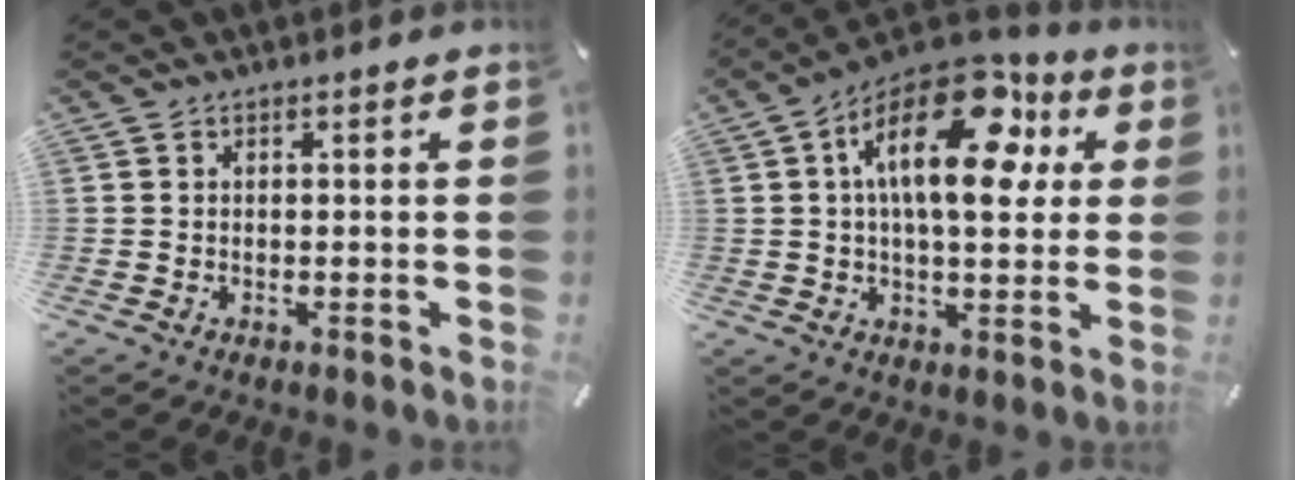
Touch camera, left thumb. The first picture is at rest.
{"total": 21.1, "force": [7.1, 10.6, 16.8], "torque": [-0.281, -0.027, 0.113]}